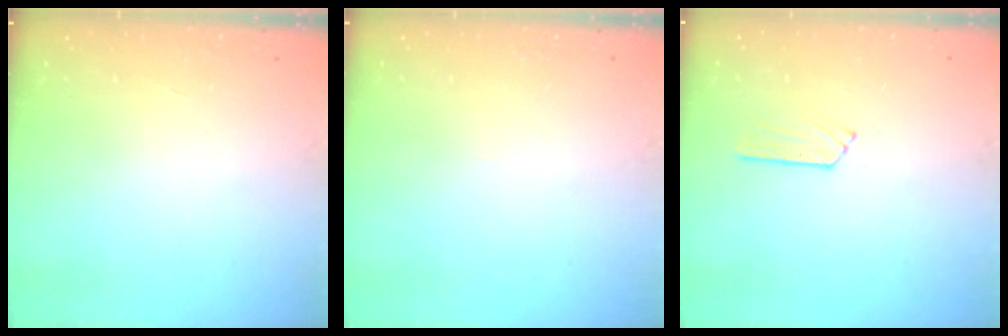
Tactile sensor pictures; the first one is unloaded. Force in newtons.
{"total": 2.7, "press": 2.6, "slide": 0.5}
{"total": 3.6, "press": 3.6, "slide": 0.5}